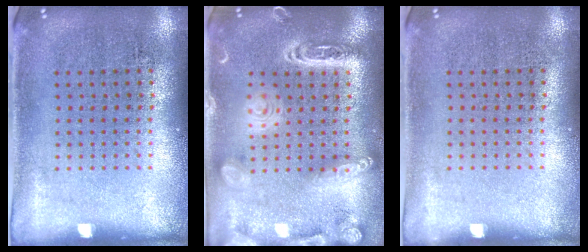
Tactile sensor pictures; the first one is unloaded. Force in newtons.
{"total": 2.7, "press": 2.7, "slide": 0.2}
{"total": 0.0}